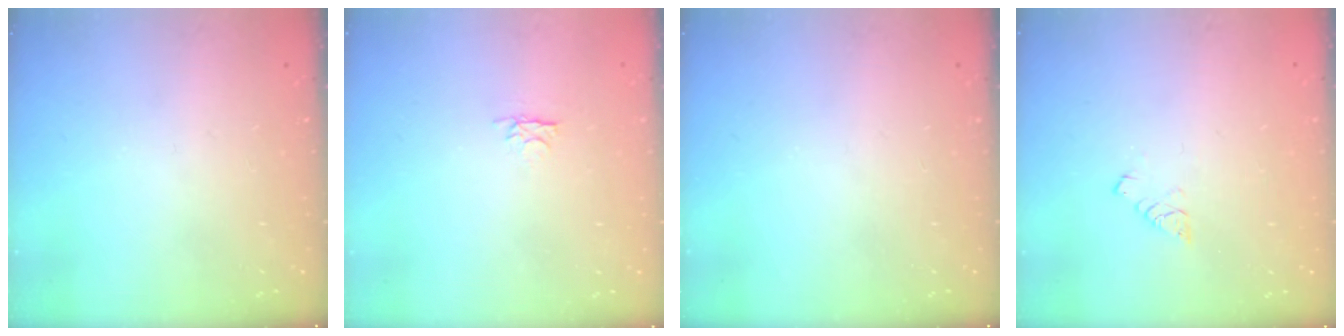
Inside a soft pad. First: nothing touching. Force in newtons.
{"total": 2.6, "press": 2.6, "slide": 0.3}
{"total": 0.0}
{"total": 4.8, "press": 4.8, "slide": 0.3}